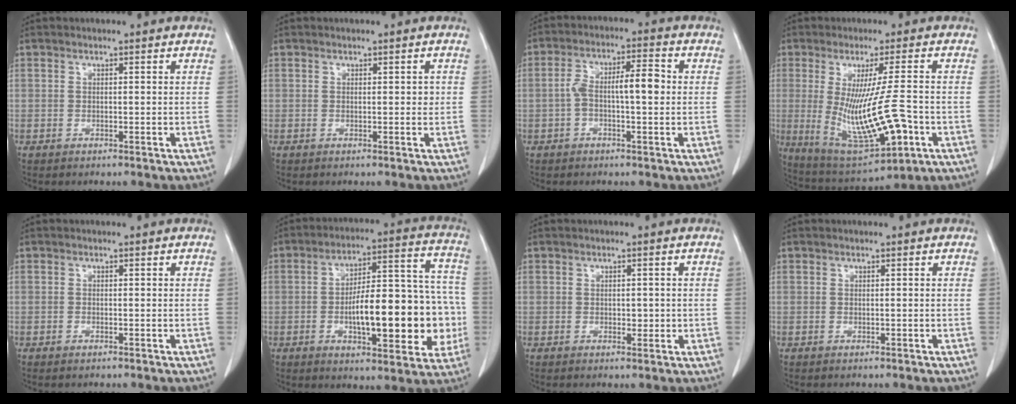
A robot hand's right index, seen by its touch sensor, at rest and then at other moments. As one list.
[{"total": 1.0, "force": [0.2, 0.7, 0.7], "torque": [-0.006, 0.005, 0.003]}, {"total": 7.3, "force": [-0.4, 1.9, 7.0], "torque": [-0.131, 0.028, -0.008]}, {"total": 14.7, "force": [-2.9, 2.1, 14.3], "torque": [-0.259, -0.034, -0.030]}, {"total": 0.6, "force": [-0.4, 0.2, 0.3], "torque": [-0.007, -0.001, -0.006]}, {"total": 19.5, "force": [-3.6, 6.6, 18.0], "torque": [-0.241, 0.039, -0.045]}, {"total": 1.6, "force": [0.0, 1.0, 1.3], "torque": [-0.016, 0.000, 0.003]}, {"total": 0.0}]